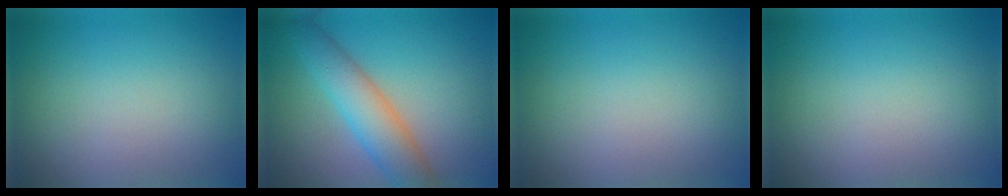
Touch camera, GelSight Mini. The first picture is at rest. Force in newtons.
{"total": 5.3, "press": 5.3, "slide": 0.1}
{"total": 0.0}
{"total": 0.0}